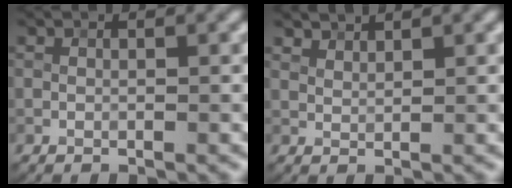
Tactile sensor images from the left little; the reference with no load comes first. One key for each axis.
{"total": 2.7, "fx": 2.4, "fy": 0.9, "fz": 0.9, "tx": -0.024, "ty": -0.010, "tz": 0.057}